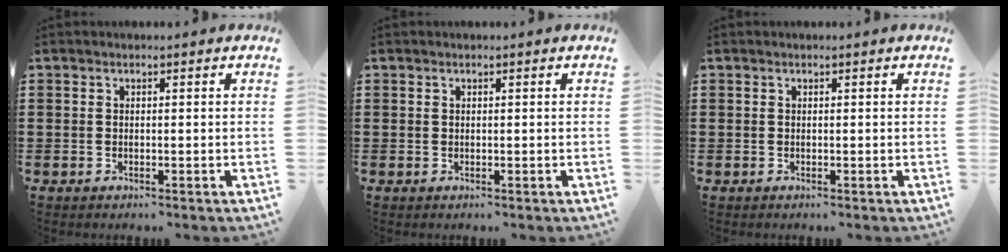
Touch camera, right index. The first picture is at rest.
{"total": 0.0}
{"total": 0.0}